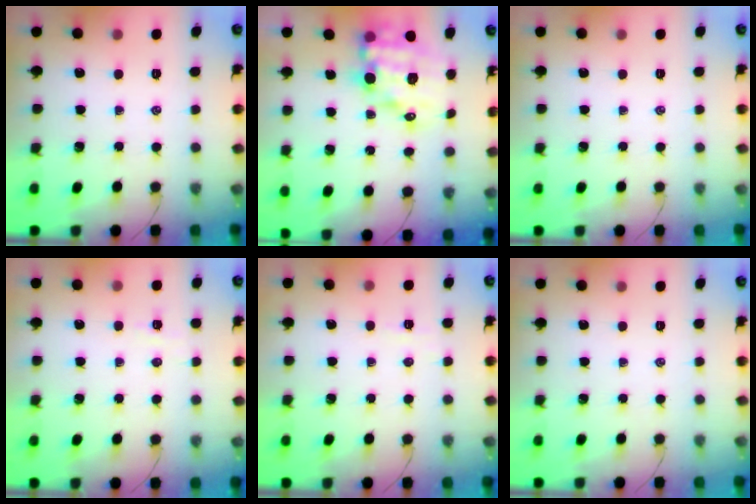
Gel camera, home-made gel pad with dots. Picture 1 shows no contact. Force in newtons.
{"total": 13.6, "press": 13.1, "slide": 3.6}
{"total": 0.0}
{"total": 3.4, "press": 3.3, "slide": 0.6}
{"total": 3.4, "press": 3.2, "slide": 1.0}
{"total": 0.0}